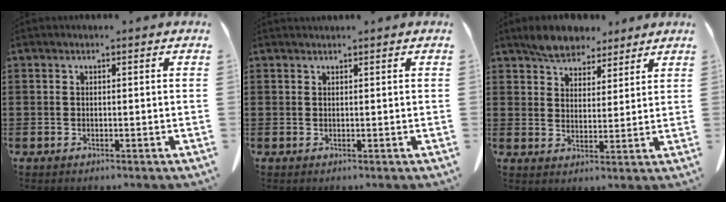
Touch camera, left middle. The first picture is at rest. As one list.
[{"total": 0.5, "force": [0.5, 0.0, 0.1], "torque": [-0.004, -0.001, 0.010]}, {"total": 5.6, "force": [5.0, 2.3, 1.1], "torque": [-0.031, -0.007, 0.093]}]